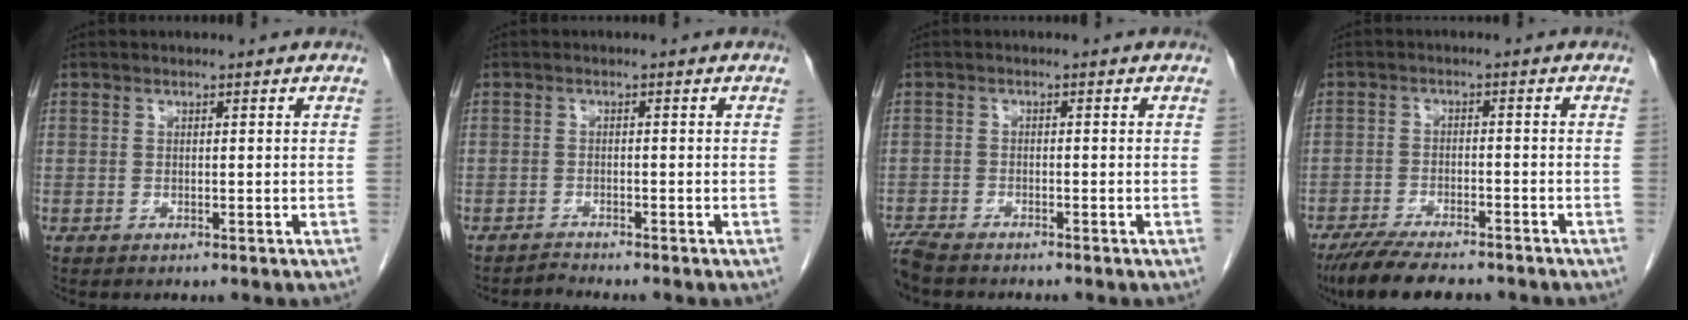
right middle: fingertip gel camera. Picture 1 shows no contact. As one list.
[{"total": 1.3, "force": [-1.2, -0.4, -0.4], "torque": [0.007, -0.009, -0.022]}, {"total": 4.8, "force": [-4.3, 0.9, 1.8], "torque": [-0.036, -0.015, -0.079]}, {"total": 10.4, "force": [-8.7, 2.3, 5.2], "torque": [-0.085, -0.019, -0.137]}]